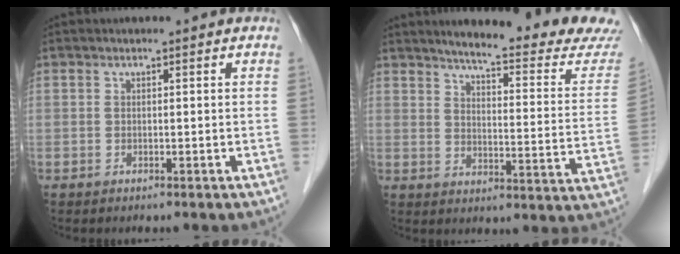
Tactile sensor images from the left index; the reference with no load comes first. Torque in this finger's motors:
{"motor_torque": [0.53, -0.55, 0.27, 0.06]}